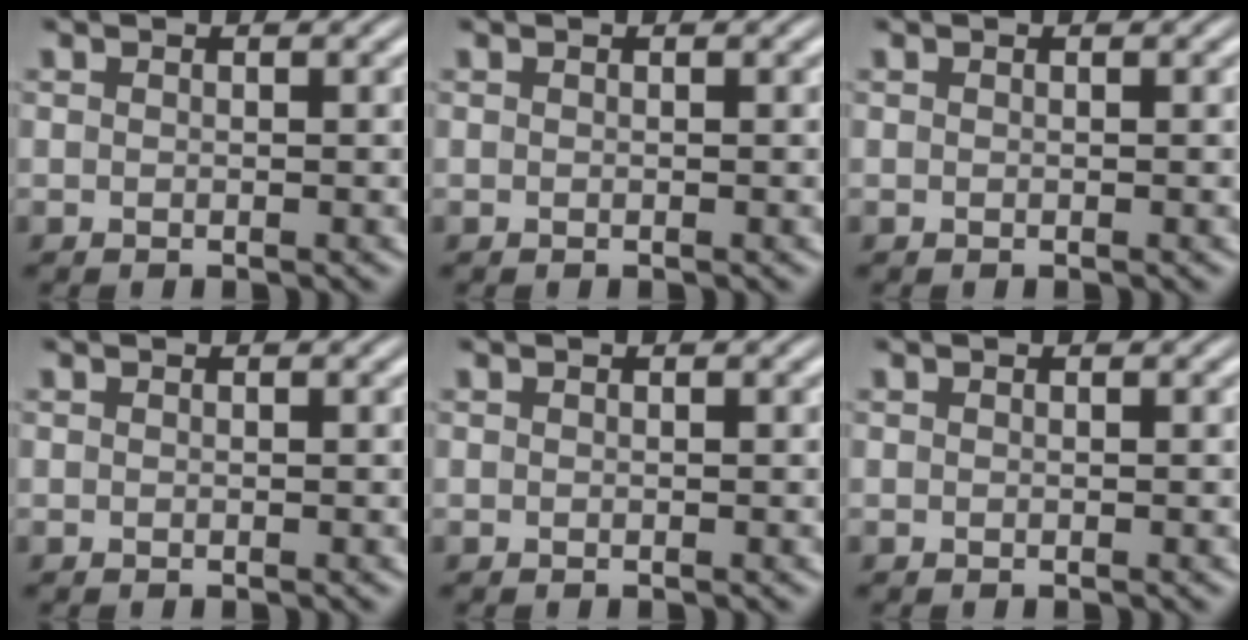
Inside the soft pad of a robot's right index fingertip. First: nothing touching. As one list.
[{"total": 0.0}, {"total": 0.0}, {"total": 0.0}, {"total": 0.0}, {"total": 0.0}]